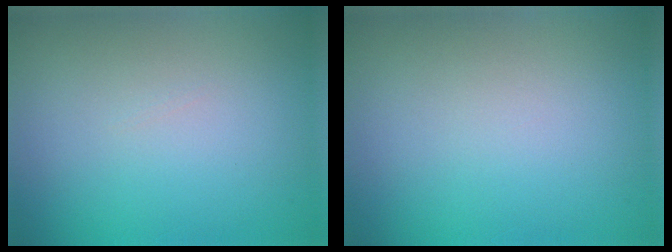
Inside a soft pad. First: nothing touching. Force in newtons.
{"total": 0.0}